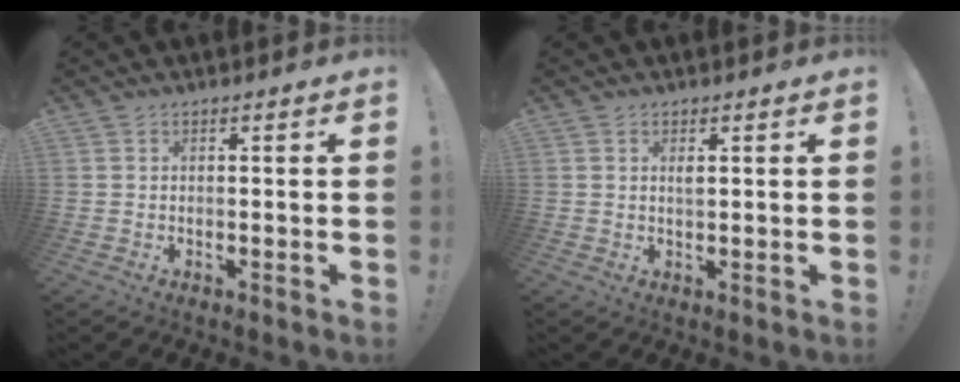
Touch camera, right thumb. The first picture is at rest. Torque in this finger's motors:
{"motor_torque": [-0.09, 0.49, 0.15, -0.06, 0.00]}